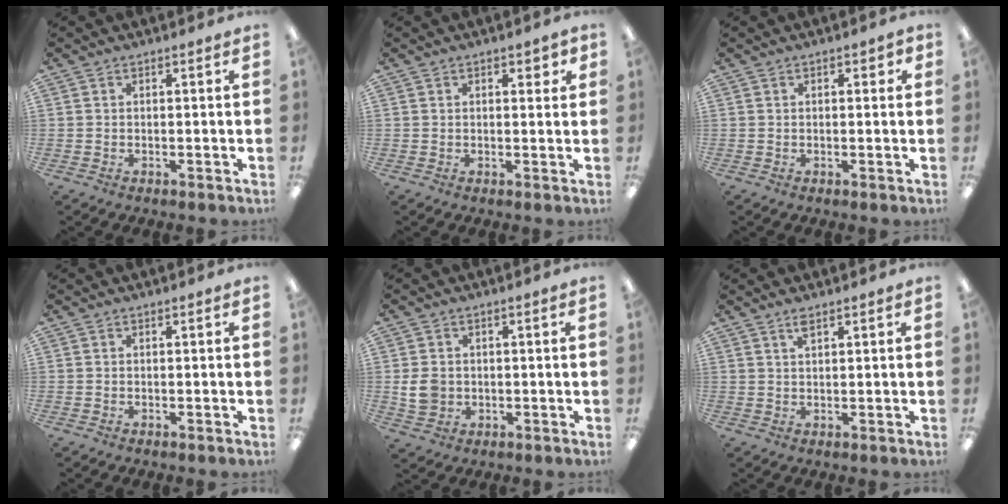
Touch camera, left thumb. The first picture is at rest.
{"total": 2.3, "force": [1.2, 1.1, 1.6], "torque": [-0.015, -0.003, 0.017]}
{"total": 1.5, "force": [0.5, 0.8, 1.2], "torque": [-0.014, 0.001, 0.006]}
{"total": 0.0}
{"total": 5.3, "force": [0.0, 4.6, 2.8], "torque": [-0.057, 0.002, 0.000]}
{"total": 2.5, "force": [1.9, 0.7, 1.6], "torque": [-0.036, 0.003, 0.033]}